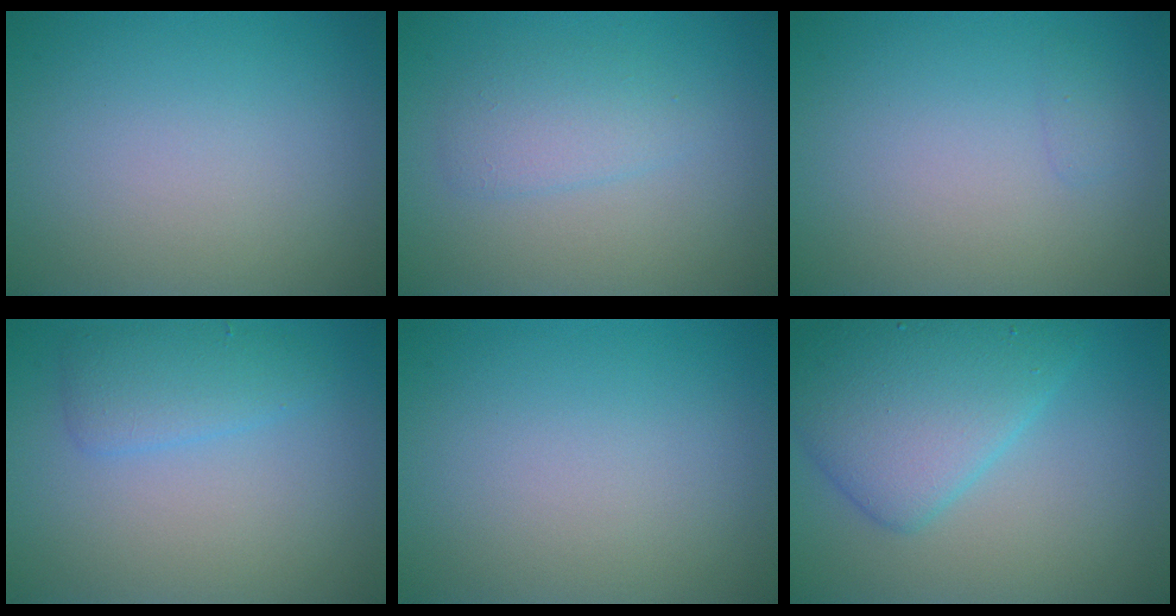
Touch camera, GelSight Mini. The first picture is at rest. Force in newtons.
{"total": 2.1, "press": 2.1, "slide": 0.2}
{"total": 0.6, "press": 0.6, "slide": 0.1}
{"total": 2.6, "press": 2.6, "slide": 0.1}
{"total": 0.0}
{"total": 6.4, "press": 6.4, "slide": 0.1}